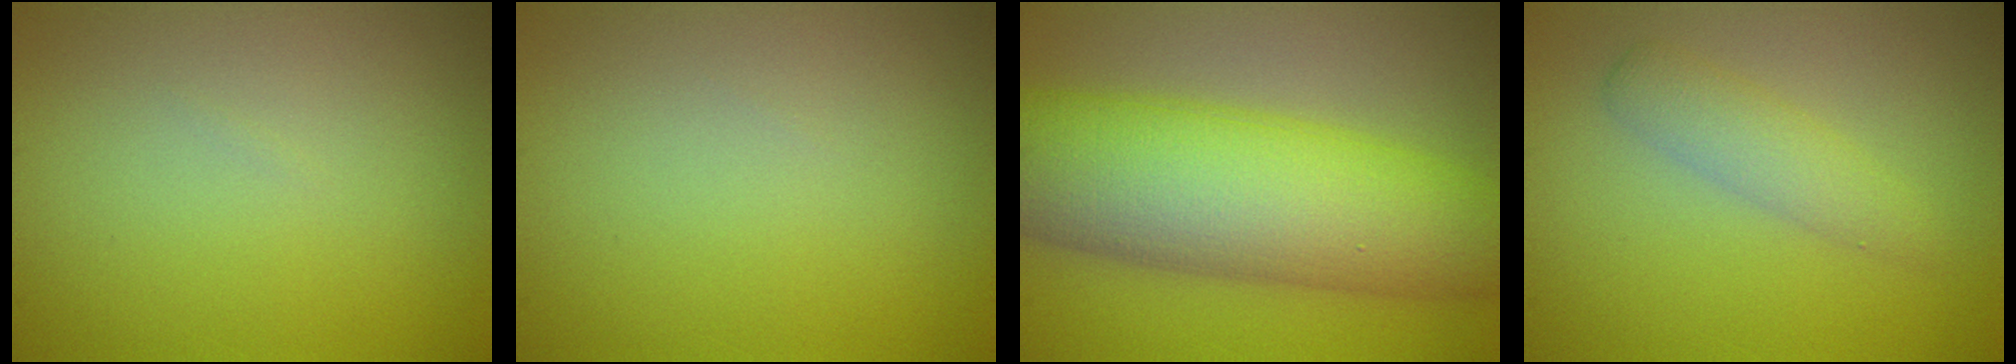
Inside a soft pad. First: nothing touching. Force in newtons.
{"total": 0.0}
{"total": 12.1, "press": 12.1, "slide": 0.3}
{"total": 2.4, "press": 2.4, "slide": 0.1}